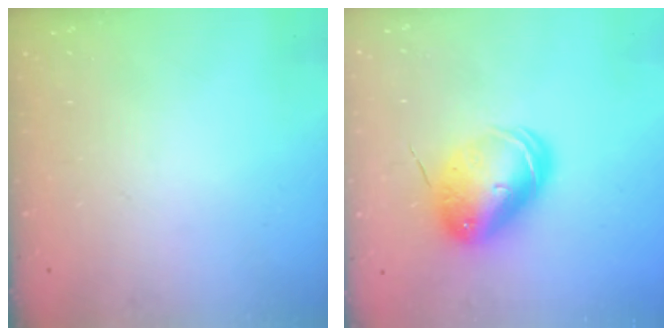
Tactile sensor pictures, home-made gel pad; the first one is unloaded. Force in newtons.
{"total": 11.2, "press": 11.1, "slide": 2.0}